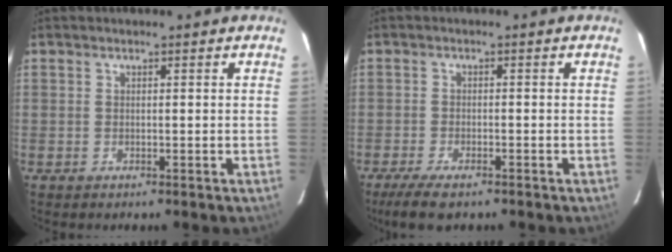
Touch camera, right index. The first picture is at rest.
{"total": 6.4, "force": [-4.9, 1.8, 3.7], "torque": [-0.093, -0.020, -0.088]}